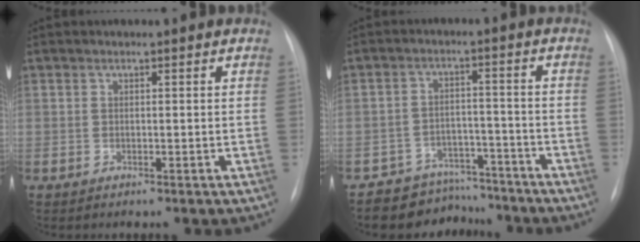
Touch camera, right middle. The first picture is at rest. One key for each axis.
{"total": 7.5, "fx": -6.6, "fy": 3.6, "fz": -0.7, "tx": 0.028, "ty": 0.040, "tz": -0.099}